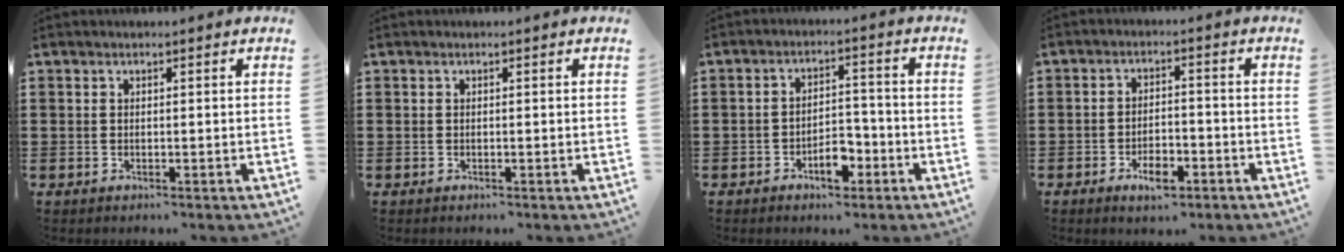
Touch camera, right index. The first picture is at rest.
{"total": 0.0}
{"total": 4.8, "force": [-2.7, 2.4, 3.0], "torque": [-0.050, 0.010, -0.050]}
{"total": 4.8, "force": [-3.0, 1.9, 3.2], "torque": [-0.059, 0.006, -0.056]}